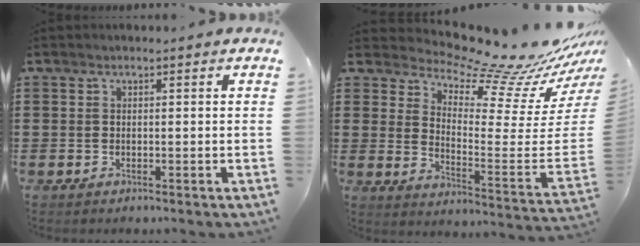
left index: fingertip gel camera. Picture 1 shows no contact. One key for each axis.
{"total": 11.1, "fx": 10.4, "fy": 0.7, "fz": 3.8, "tx": -0.076, "ty": -0.109, "tz": 0.167}